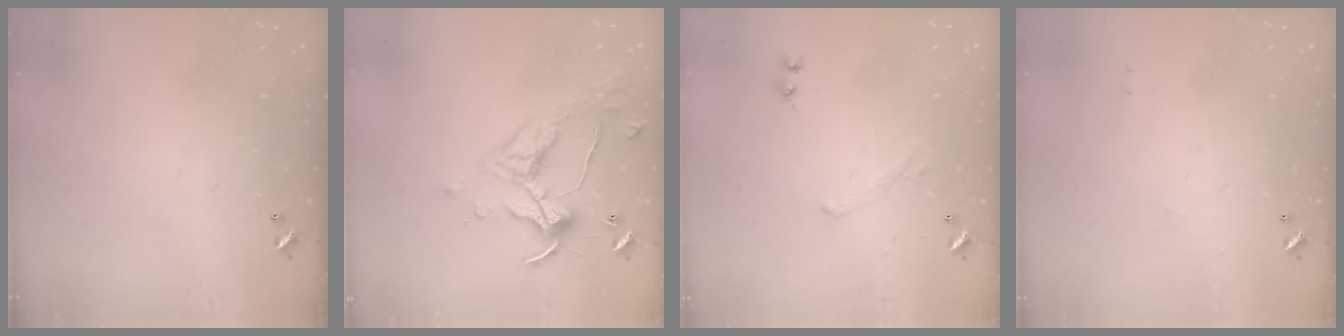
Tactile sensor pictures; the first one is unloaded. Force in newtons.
{"total": 1.5, "press": 1.5, "slide": 0.2}
{"total": 0.0}
{"total": 0.9, "press": 0.8, "slide": 0.5}